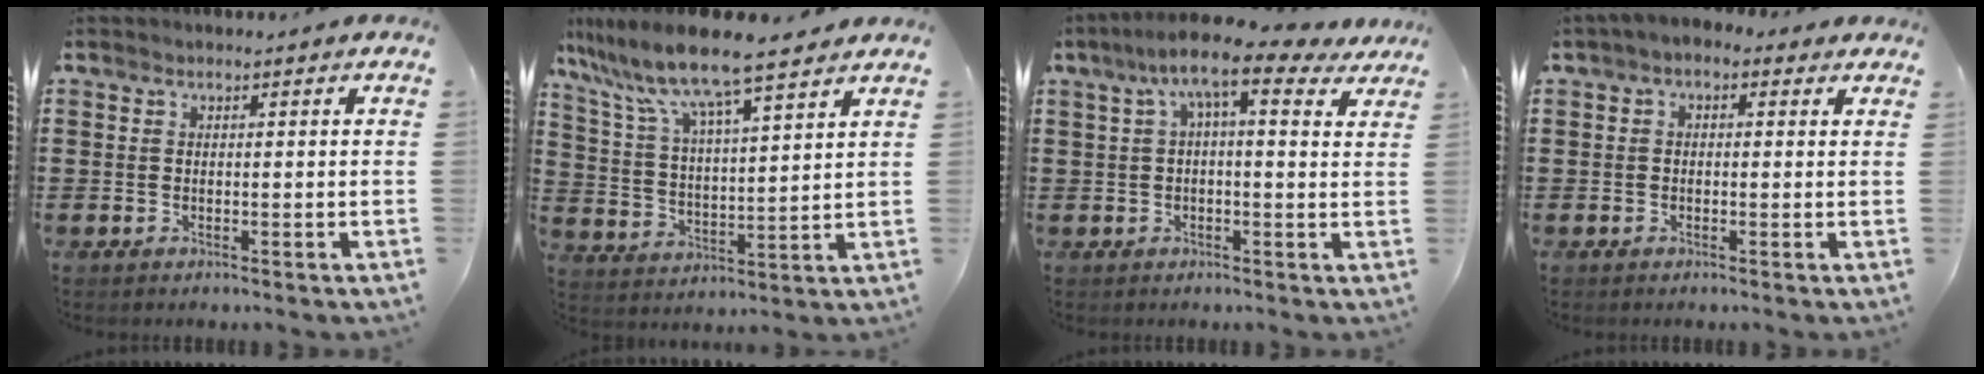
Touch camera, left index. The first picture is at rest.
{"total": 9.4, "force": [8.0, 0.6, 4.9], "torque": [-0.126, -0.039, 0.136]}
{"total": 8.4, "force": [4.6, 1.4, 6.8], "torque": [-0.136, -0.013, 0.074]}
{"total": 1.5, "force": [-0.4, 1.0, 1.1], "torque": [-0.021, 0.005, -0.010]}